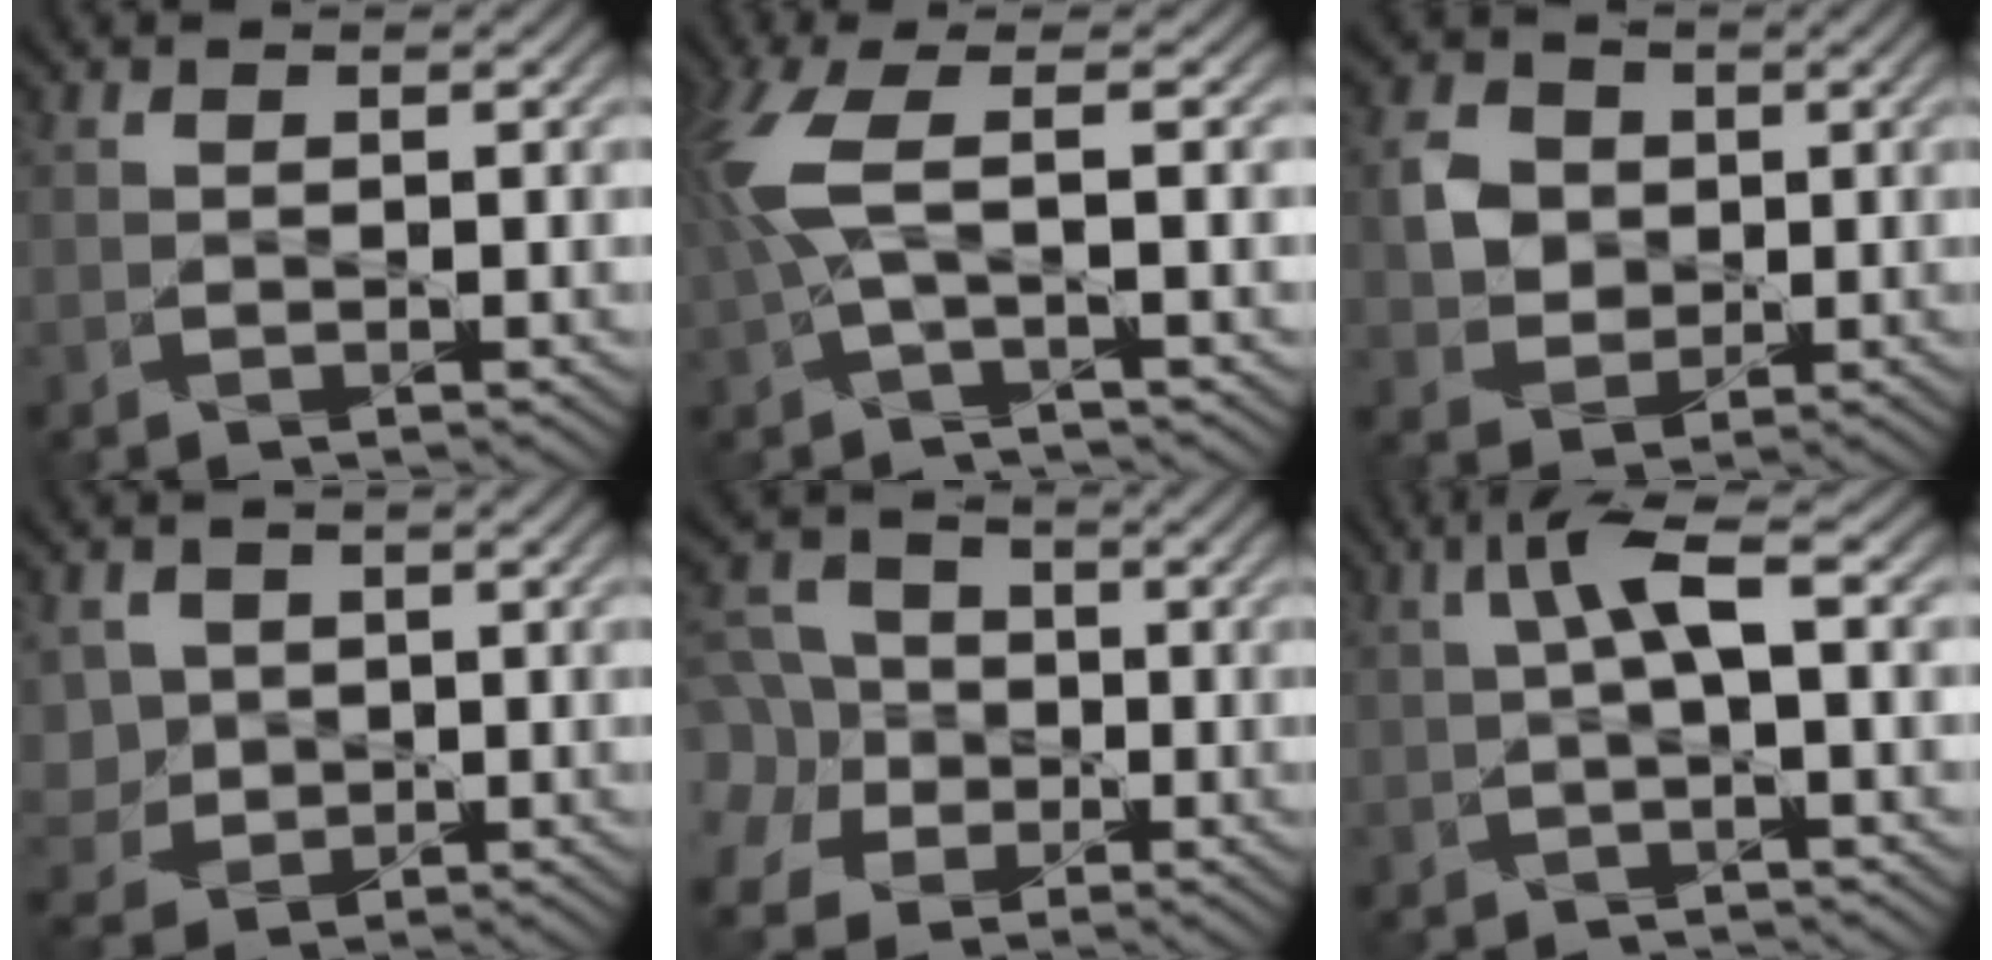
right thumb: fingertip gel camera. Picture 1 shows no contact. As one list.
[{"total": 6.2, "force": [0.6, 0.8, 6.1], "torque": [-0.159, 0.012, 0.010]}, {"total": 4.6, "force": [0.5, 3.9, 2.3], "torque": [-0.065, 0.004, 0.004]}, {"total": 4.8, "force": [0.5, 4.2, 2.3], "torque": [-0.096, 0.002, 0.000]}, {"total": 9.4, "force": [-2.1, 7.9, 4.7], "torque": [-0.145, -0.002, -0.062]}, {"total": 4.1, "force": [0.6, 0.1, 4.1], "torque": [-0.089, 0.019, 0.011]}]